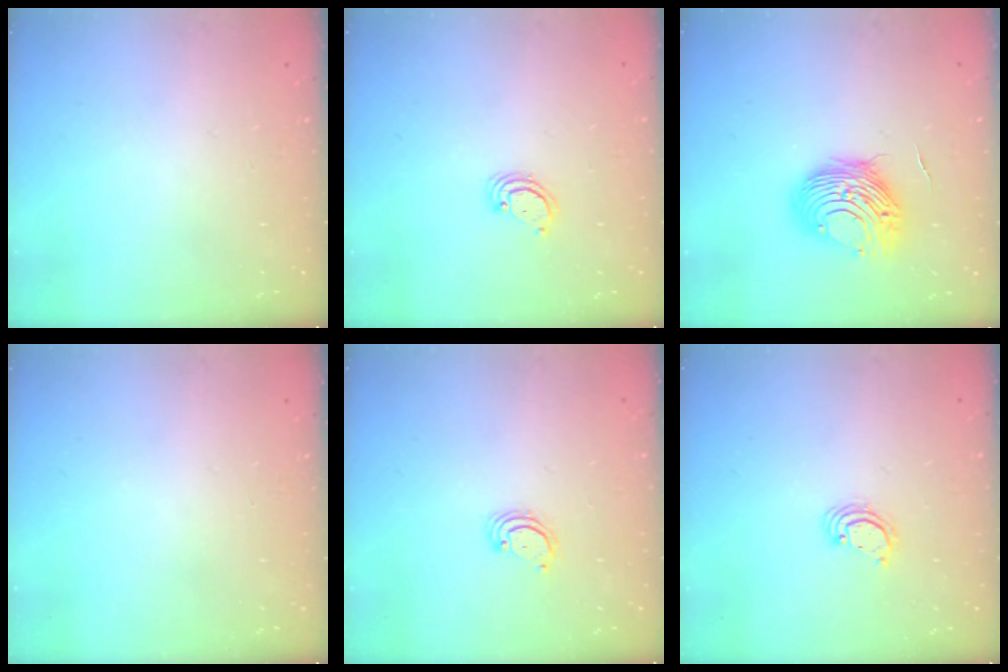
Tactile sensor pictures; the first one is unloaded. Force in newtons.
{"total": 2.6, "press": 2.6, "slide": 0.2}
{"total": 10.7, "press": 10.7, "slide": 0.8}
{"total": 0.0}
{"total": 2.8, "press": 2.8, "slide": 0.2}
{"total": 2.2, "press": 2.2, "slide": 0.2}